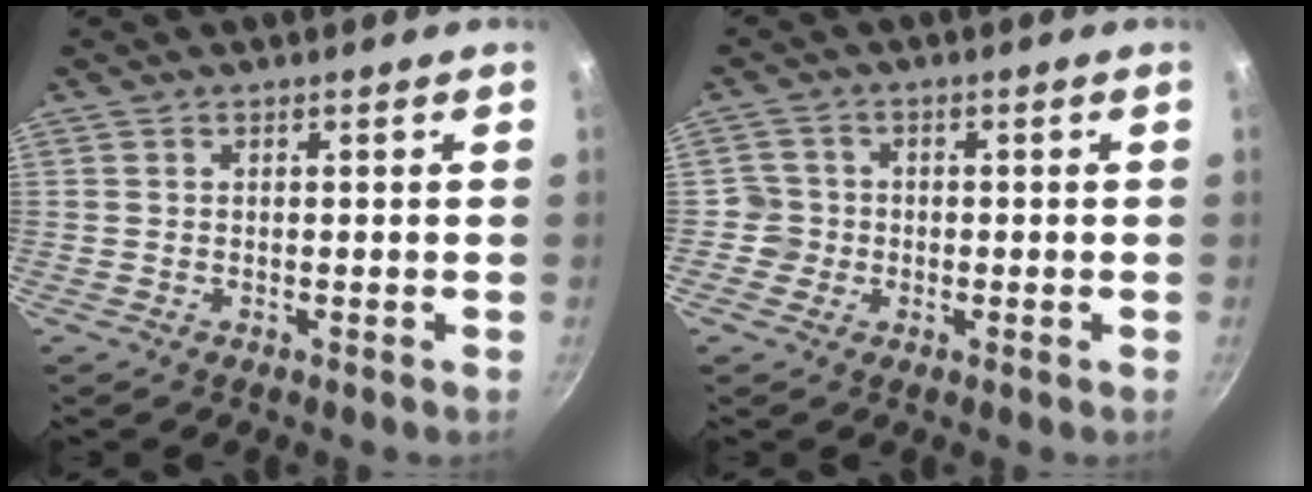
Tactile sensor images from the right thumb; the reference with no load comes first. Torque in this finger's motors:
{"motor_torque": [0.15, 0.07, -0.02, 0.19, 0.03]}